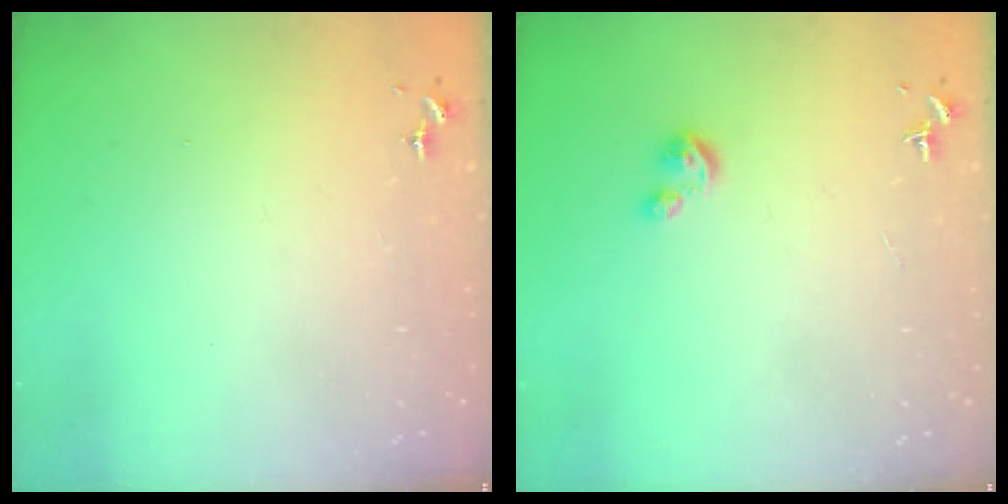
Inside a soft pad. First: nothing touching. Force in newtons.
{"total": 2.8, "press": 2.8, "slide": 0.2}